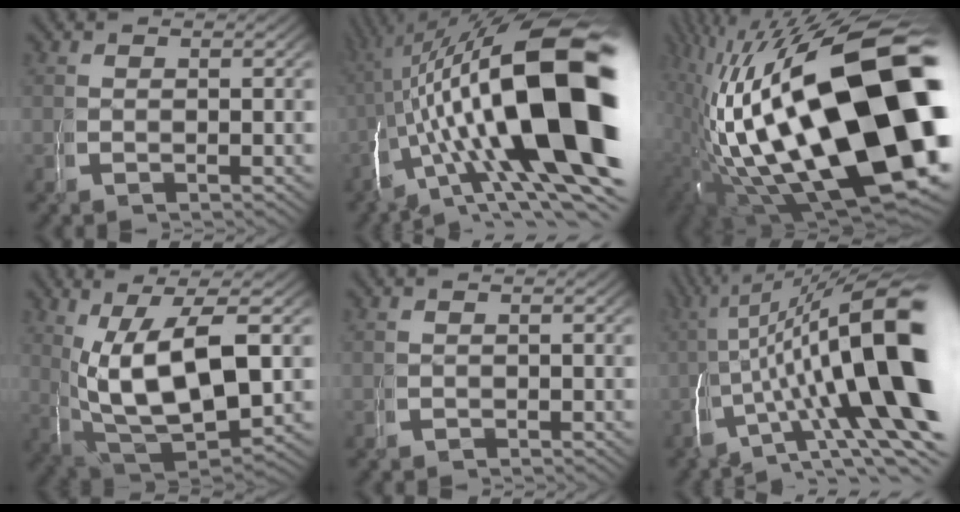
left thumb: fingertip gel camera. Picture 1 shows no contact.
{"total": 23.0, "force": [0.6, 11.2, 20.0], "torque": [-0.294, -0.034, 0.018]}
{"total": 34.2, "force": [-6.0, 20.7, 26.6], "torque": [-0.463, -0.119, -0.029]}
{"total": 15.4, "force": [-1.7, 10.6, 11.0], "torque": [-0.230, -0.061, 0.013]}
{"total": 0.5, "force": [0.0, -0.2, -0.5], "torque": [0.010, 0.003, -0.002]}
{"total": 17.1, "force": [0.3, 9.3, 14.4], "torque": [-0.207, -0.030, 0.012]}